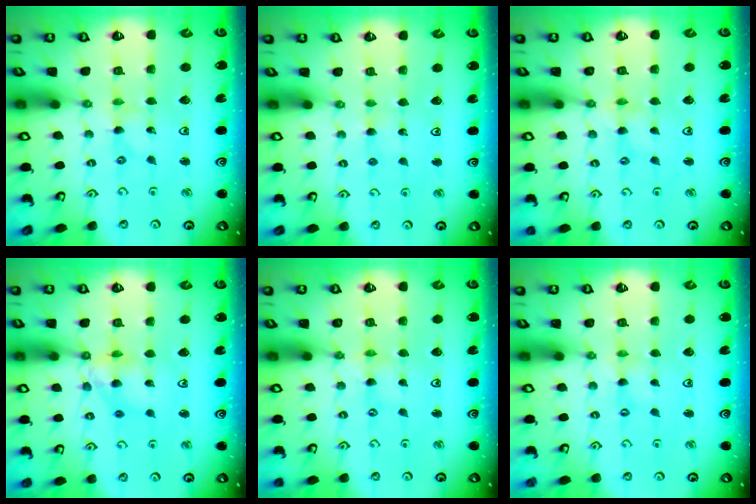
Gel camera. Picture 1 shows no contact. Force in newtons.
{"total": 2.6, "press": 2.6, "slide": 0.3}
{"total": 0.7, "press": 0.7, "slide": 0.2}
{"total": 9.6, "press": 9.6, "slide": 1.0}
{"total": 0.0}
{"total": 0.0}